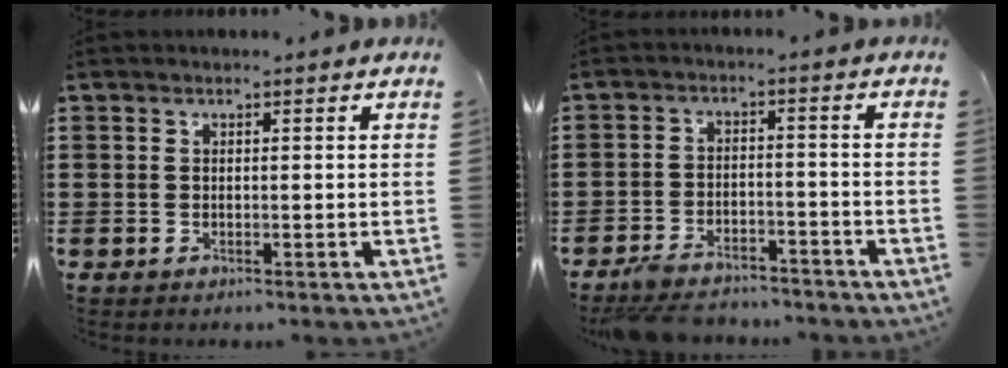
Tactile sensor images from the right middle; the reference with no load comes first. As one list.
[{"total": 5.2, "force": [-5.0, 1.1, 1.0], "torque": [-0.029, 0.006, -0.103]}]